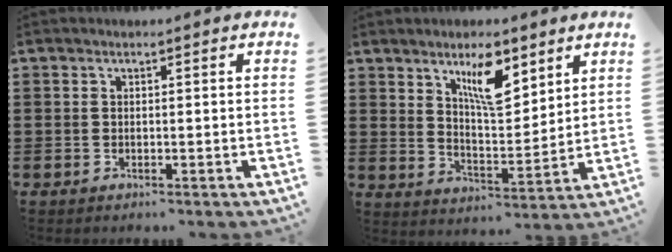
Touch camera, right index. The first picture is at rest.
{"total": 8.7, "force": [5.5, 2.9, 6.1], "torque": [-0.100, -0.018, 0.091]}